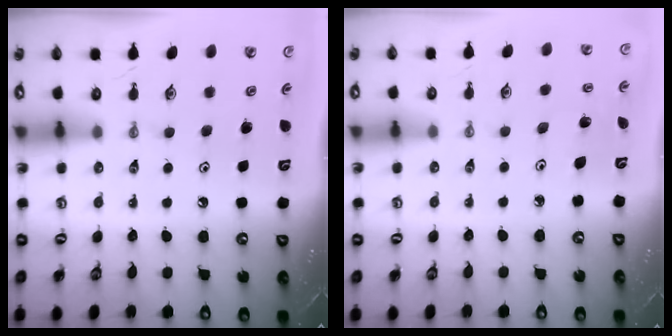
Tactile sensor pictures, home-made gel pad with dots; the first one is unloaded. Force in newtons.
{"total": 3.7, "press": 3.4, "slide": 1.4}